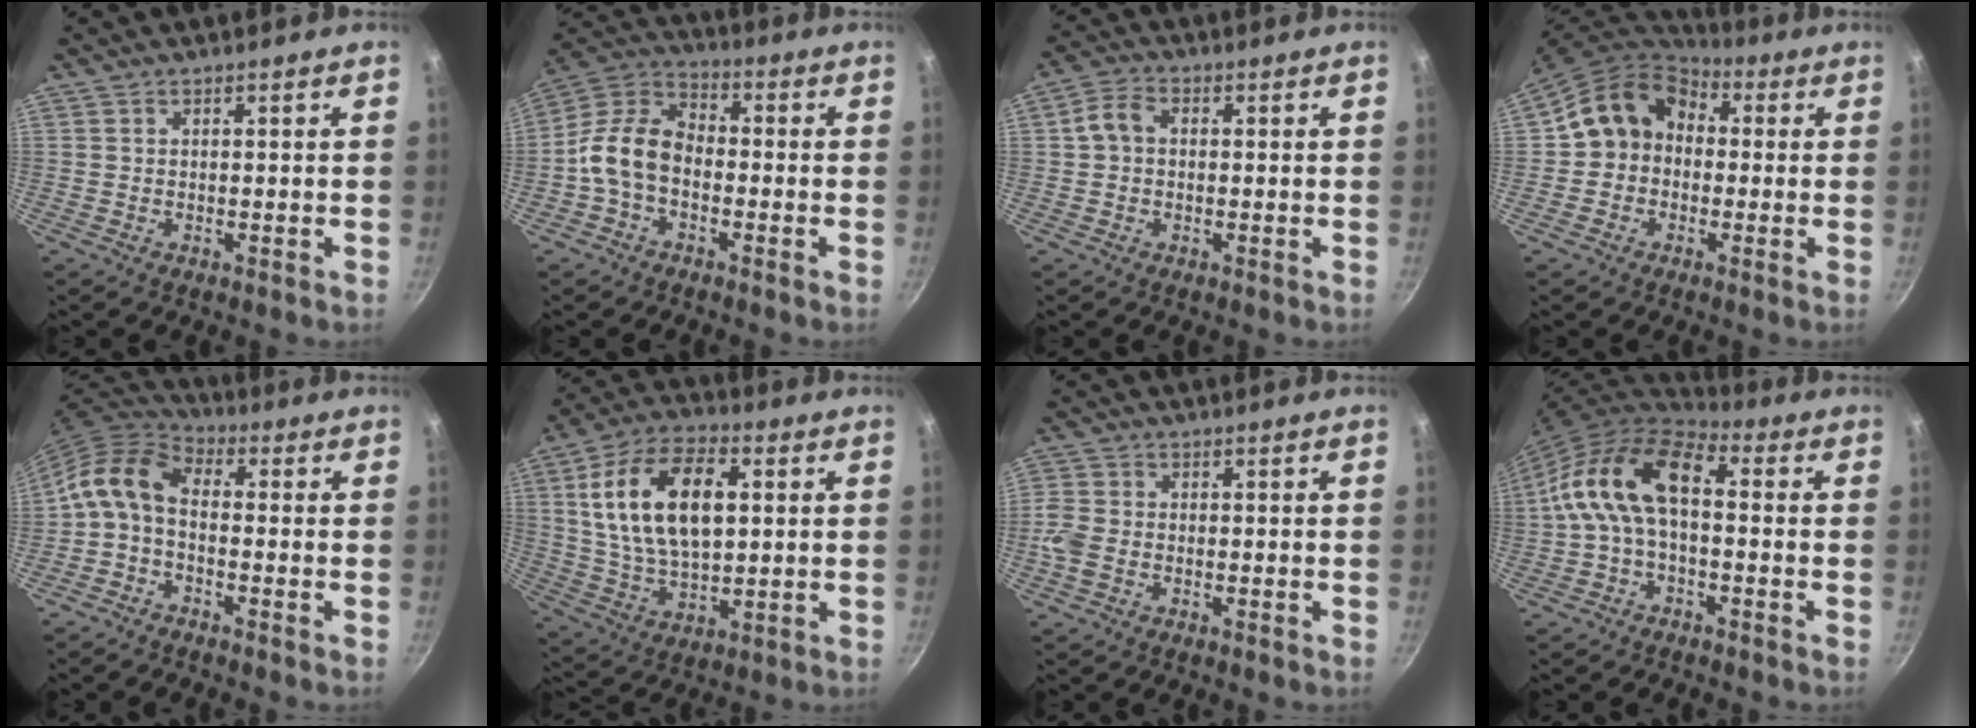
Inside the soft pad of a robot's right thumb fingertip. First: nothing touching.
{"total": 11.3, "force": [-2.4, 7.8, 7.8], "torque": [-0.143, 0.039, -0.058]}
{"total": 4.5, "force": [0.3, 3.4, 3.0], "torque": [-0.052, 0.016, -0.001]}
{"total": 12.1, "force": [0.1, 10.2, 6.6], "torque": [-0.089, 0.036, -0.017]}
{"total": 9.0, "force": [-1.0, 5.6, 7.0], "torque": [-0.131, 0.031, -0.038]}
{"total": 19.4, "force": [4.0, 10.7, 15.7], "torque": [-0.271, 0.005, 0.073]}
{"total": 4.3, "force": [-1.2, 3.0, 2.8], "torque": [-0.078, 0.005, -0.029]}
{"total": 14.1, "force": [0.4, 7.7, 11.8], "torque": [-0.217, 0.043, -0.006]}